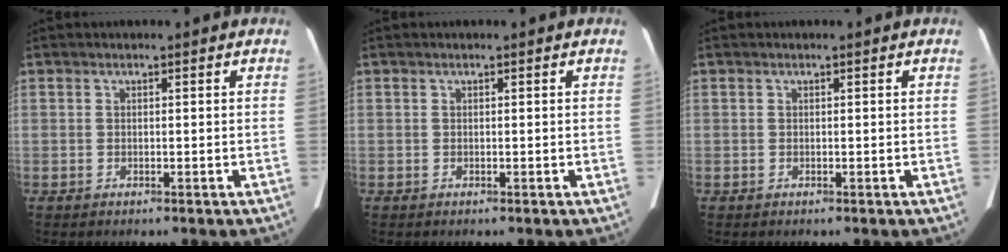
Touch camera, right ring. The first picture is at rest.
{"total": 0.0}
{"total": 0.0}